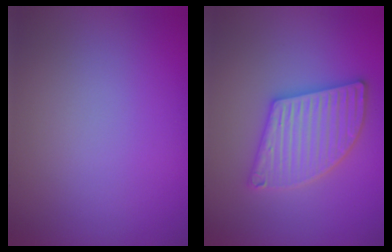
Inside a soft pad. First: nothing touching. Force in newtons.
{"total": 5.4, "press": 5.4, "slide": 0.6}